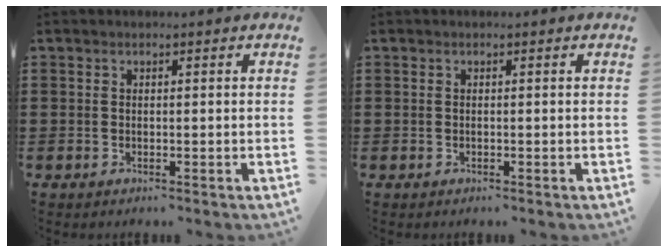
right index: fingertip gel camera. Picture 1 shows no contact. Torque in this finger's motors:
{"motor_torque": [0.76, 0.73, 0.02, 0.00]}